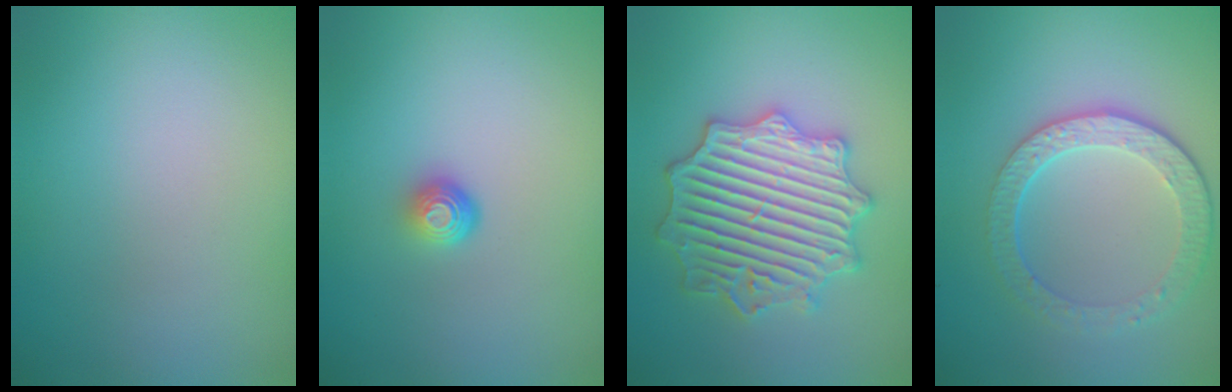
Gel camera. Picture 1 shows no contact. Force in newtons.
{"total": 1.7, "press": 1.1, "slide": 1.3}
{"total": 6.7, "press": 6.7, "slide": 1.0}
{"total": 4.8, "press": 3.5, "slide": 3.3}